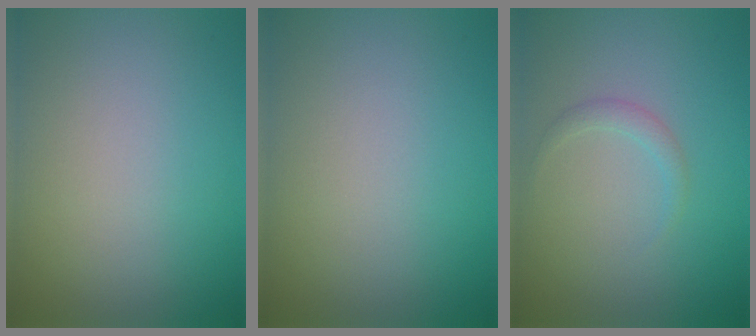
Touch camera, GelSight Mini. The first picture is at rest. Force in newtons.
{"total": 0.0}
{"total": 1.1, "press": 1.1, "slide": 0.0}